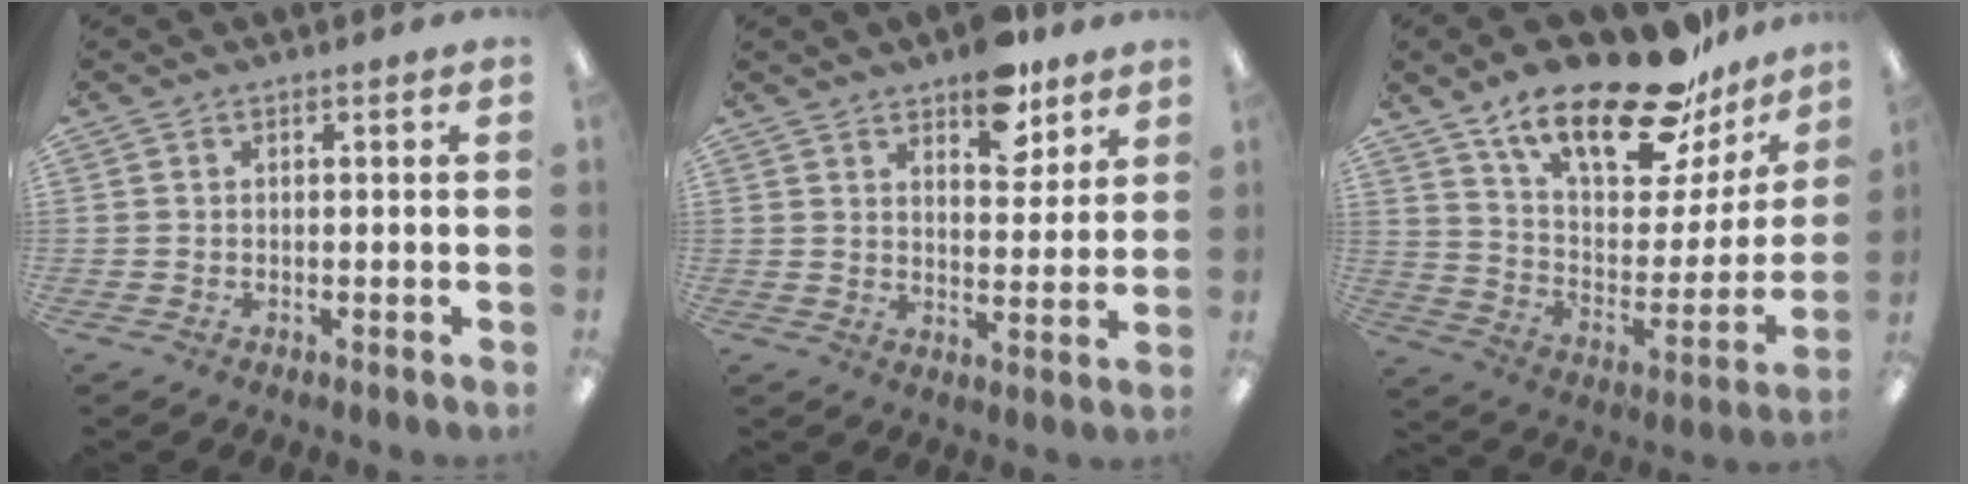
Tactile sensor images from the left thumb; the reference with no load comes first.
{"total": 10.2, "force": [7.6, 4.7, 4.9], "torque": [-0.046, -0.046, 0.130]}
{"total": 23.7, "force": [17.9, 8.0, 13.3], "torque": [-0.206, -0.120, 0.303]}